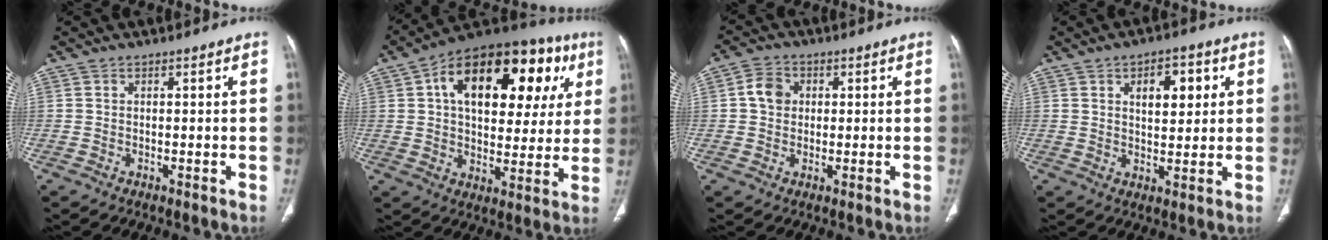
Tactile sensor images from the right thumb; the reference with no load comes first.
{"total": 26.3, "force": [8.6, 14.4, 20.3], "torque": [-0.260, 0.032, 0.123]}
{"total": 4.8, "force": [0.8, 4.0, 2.6], "torque": [-0.035, 0.007, 0.010]}
{"total": 7.6, "force": [2.7, 4.0, 5.8], "torque": [-0.056, -0.007, 0.038]}